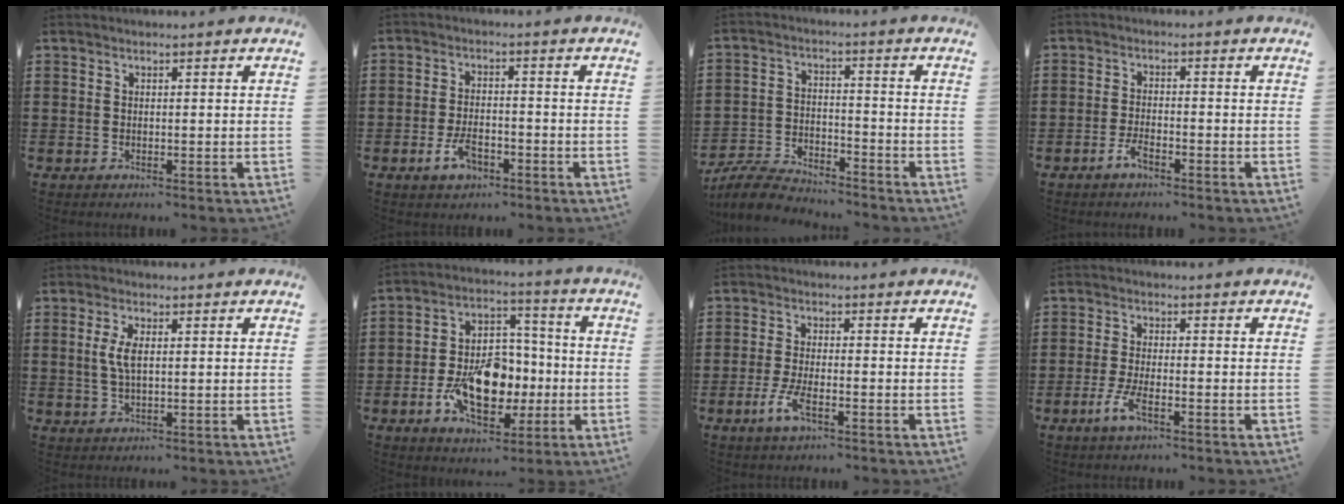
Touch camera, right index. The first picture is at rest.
{"total": 4.3, "force": [-2.2, 2.1, 3.0], "torque": [-0.065, 0.001, -0.044]}
{"total": 5.9, "force": [-5.7, 0.8, 1.2], "torque": [-0.037, 0.005, -0.115]}
{"total": 2.9, "force": [-2.0, 1.0, 1.9], "torque": [-0.048, -0.001, -0.041]}
{"total": 3.9, "force": [0.7, 1.5, 3.5], "torque": [-0.080, 0.003, 0.007]}
{"total": 12.2, "force": [-3.0, 7.7, 8.9], "torque": [-0.168, 0.006, -0.049]}
{"total": 4.5, "force": [-2.1, 1.2, 3.8], "torque": [-0.090, -0.010, -0.044]}
{"total": 4.1, "force": [-2.1, 0.8, 3.4], "torque": [-0.083, -0.013, -0.045]}